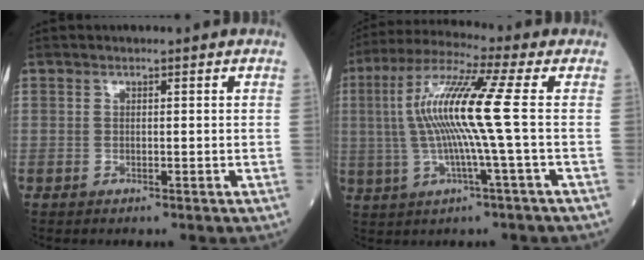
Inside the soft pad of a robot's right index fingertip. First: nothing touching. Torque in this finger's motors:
{"motor_torque": [1.77, 0.37, 0.97, 0.21]}